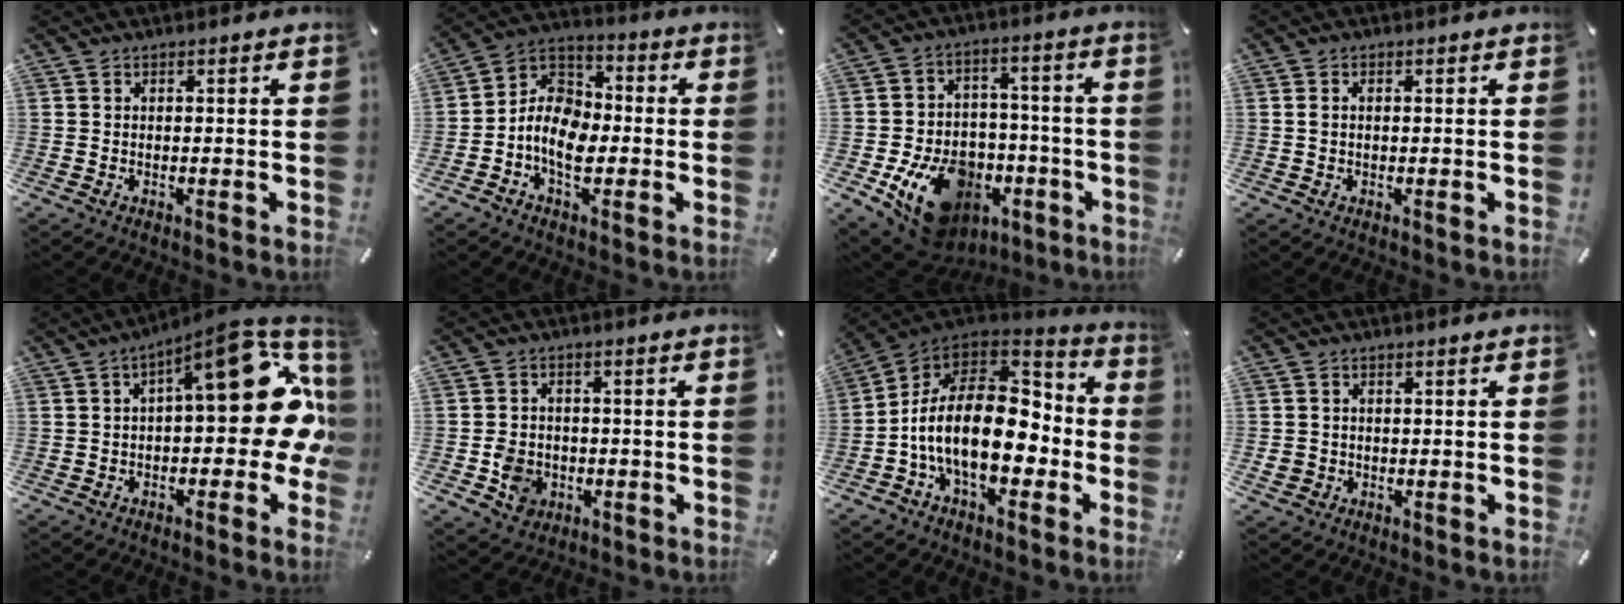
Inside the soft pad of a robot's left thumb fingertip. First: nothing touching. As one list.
[{"total": 9.2, "force": [-3.5, 6.7, 5.3], "torque": [-0.120, 0.012, -0.069]}, {"total": 17.3, "force": [-7.6, 12.3, 9.5], "torque": [-0.140, 0.044, -0.109]}, {"total": 1.3, "force": [0.1, 0.8, 1.0], "torque": [-0.022, 0.005, 0.001]}, {"total": 18.5, "force": [4.6, 8.4, 15.9], "torque": [-0.186, -0.036, 0.073]}, {"total": 6.2, "force": [-1.9, 5.4, 2.4], "torque": [-0.043, 0.010, -0.032]}, {"total": 20.5, "force": [-3.1, 12.6, 15.8], "torque": [-0.287, -0.002, -0.050]}, {"total": 2.4, "force": [-0.3, 2.2, 0.7], "torque": [-0.013, 0.004, -0.008]}]